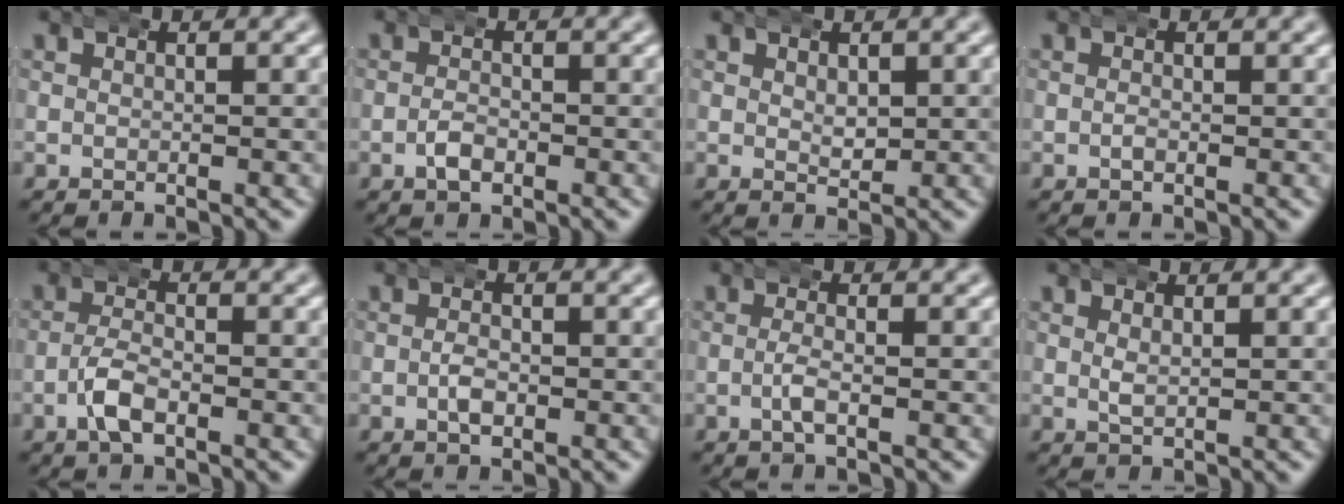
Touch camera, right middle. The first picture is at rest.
{"total": 1.3, "force": [-0.7, 0.7, 0.8], "torque": [-0.016, -0.003, -0.018]}
{"total": 1.4, "force": [0.7, 0.7, 0.9], "torque": [-0.019, -0.011, 0.015]}
{"total": 0.0}
{"total": 2.3, "force": [-1.2, 0.9, 1.7], "torque": [-0.036, -0.001, -0.029]}
{"total": 1.2, "force": [-0.4, 0.6, 1.0], "torque": [-0.023, -0.004, -0.011]}
{"total": 1.3, "force": [-0.4, 0.0, 1.2], "torque": [-0.027, -0.005, -0.011]}
{"total": 0.9, "force": [0.6, 0.2, 0.6], "torque": [-0.015, -0.008, 0.014]}